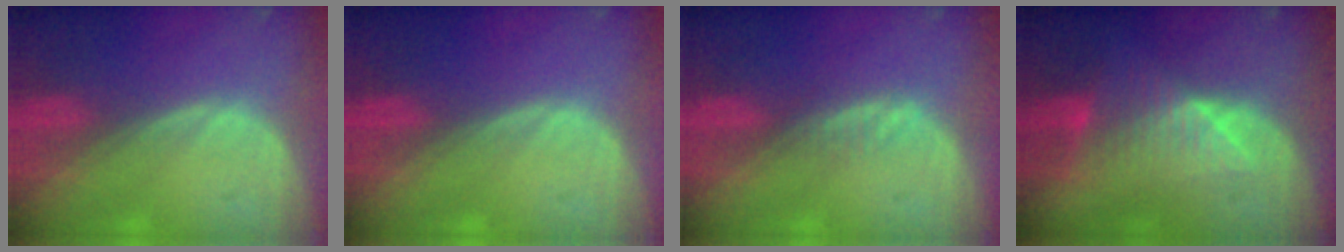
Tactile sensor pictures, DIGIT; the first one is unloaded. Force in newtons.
{"total": 0.0}
{"total": 1.6, "press": 1.6, "slide": 0.1}
{"total": 7.9, "press": 6.9, "slide": 3.8}